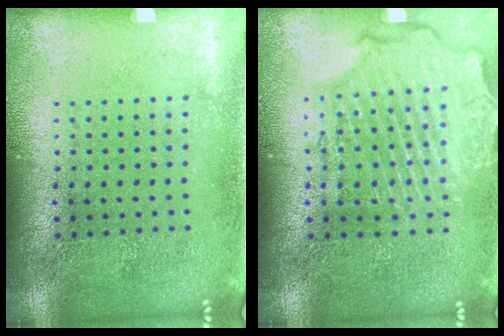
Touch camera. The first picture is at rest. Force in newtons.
{"total": 2.4, "press": 2.2, "slide": 0.9}